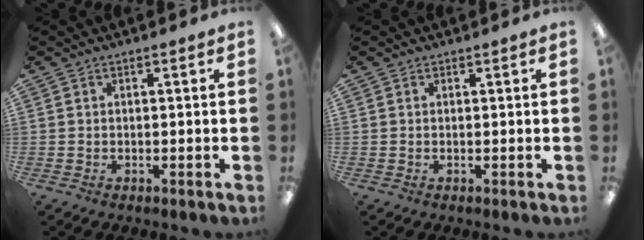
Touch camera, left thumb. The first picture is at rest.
{"total": 0.0}